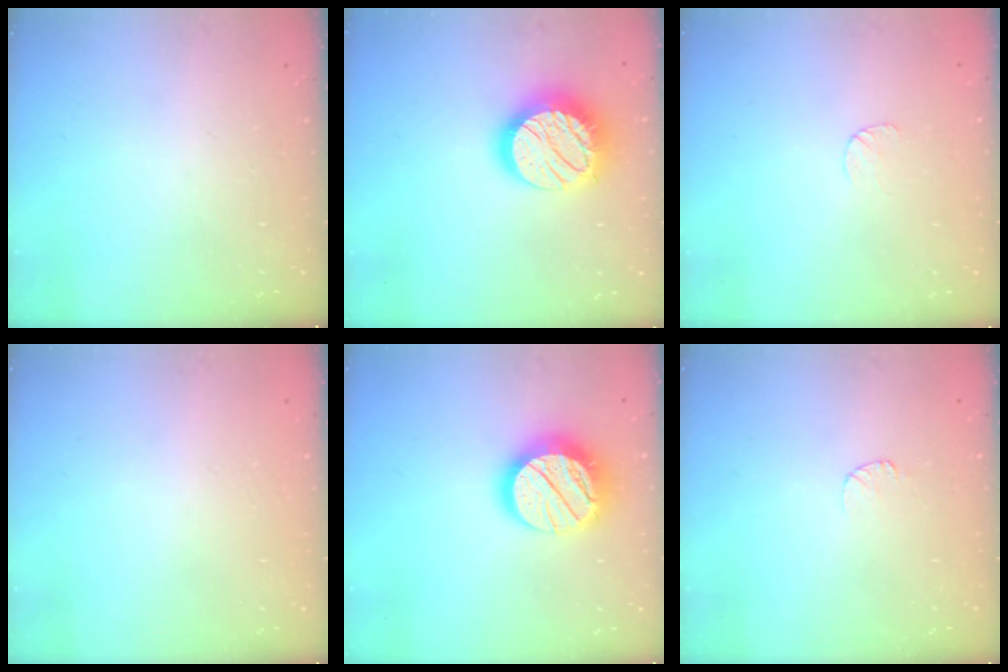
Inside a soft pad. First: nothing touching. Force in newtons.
{"total": 18.0, "press": 18.0, "slide": 0.9}
{"total": 3.7, "press": 3.7, "slide": 0.3}
{"total": 0.5, "press": 0.5, "slide": 0.1}
{"total": 19.2, "press": 19.1, "slide": 1.4}
{"total": 3.6, "press": 3.6, "slide": 0.4}